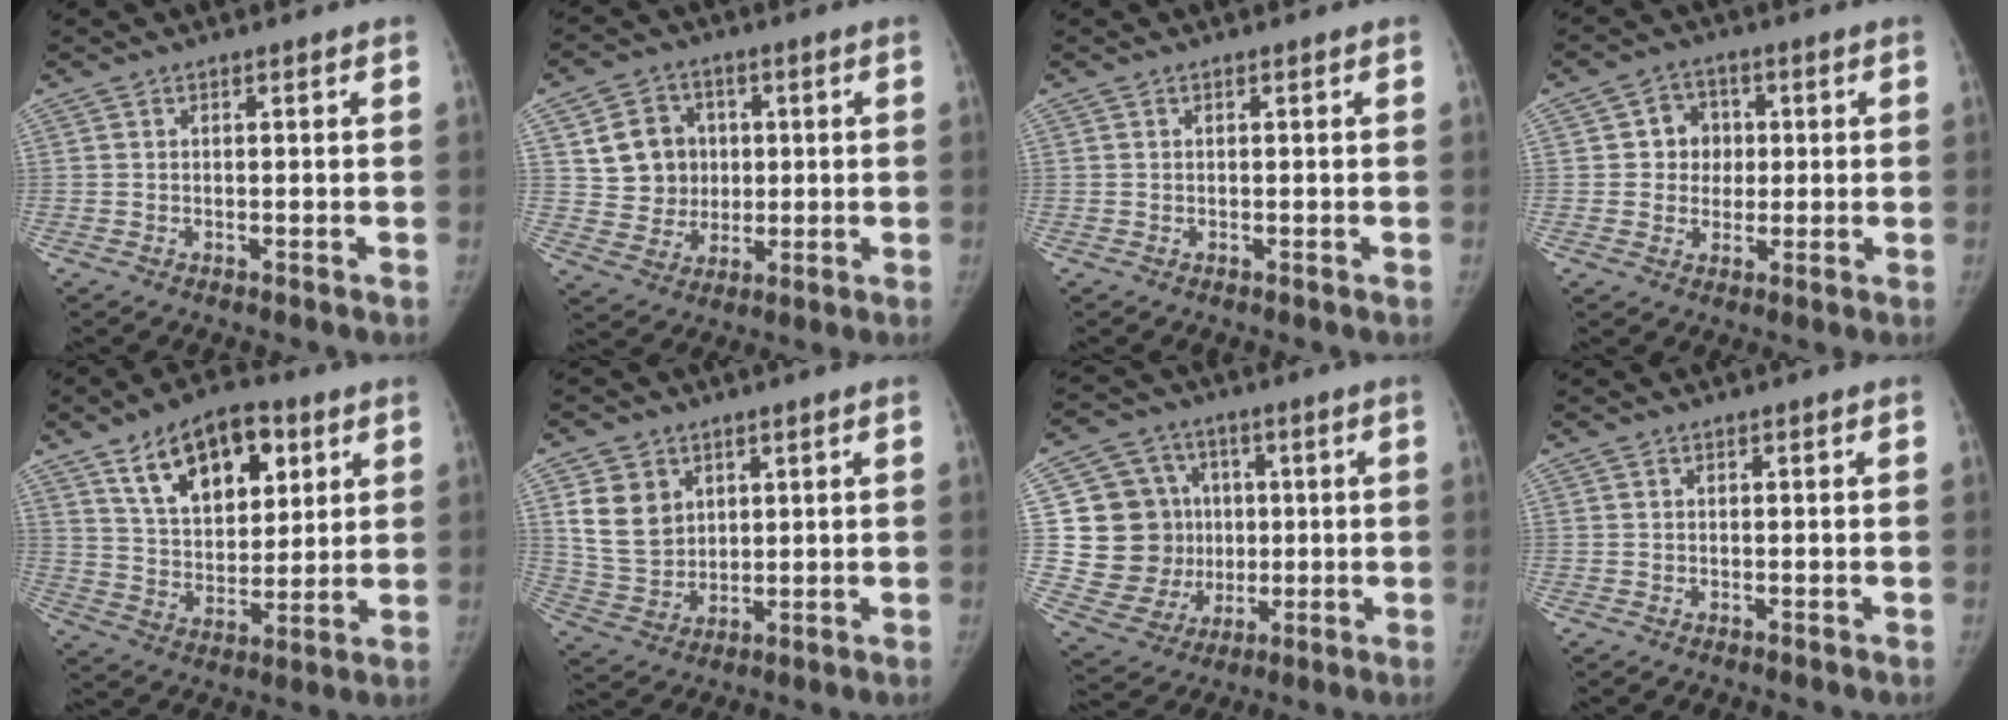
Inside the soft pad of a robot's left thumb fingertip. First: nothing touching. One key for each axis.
{"total": 10.6, "fx": 2.1, "fy": 9.6, "fz": 4.0, "tx": -0.026, "ty": -0.003, "tz": 0.044}
{"total": 0.0}
{"total": 6.5, "fx": 0.7, "fy": 6.0, "fz": 2.4, "tx": 0.006, "ty": 0.008, "tz": 0.006}
{"total": 16.8, "fx": 8.1, "fy": 9.6, "fz": 11.2, "tx": -0.130, "ty": -0.029, "tz": 0.140}
{"total": 9.7, "fx": 3.6, "fy": 7.6, "fz": 4.8, "tx": -0.065, "ty": -0.019, "tz": 0.084}
{"total": 16.5, "fx": 1.7, "fy": 14.9, "fz": 6.9, "tx": -0.085, "ty": 0.015, "tz": 0.054}
{"total": 0.0}